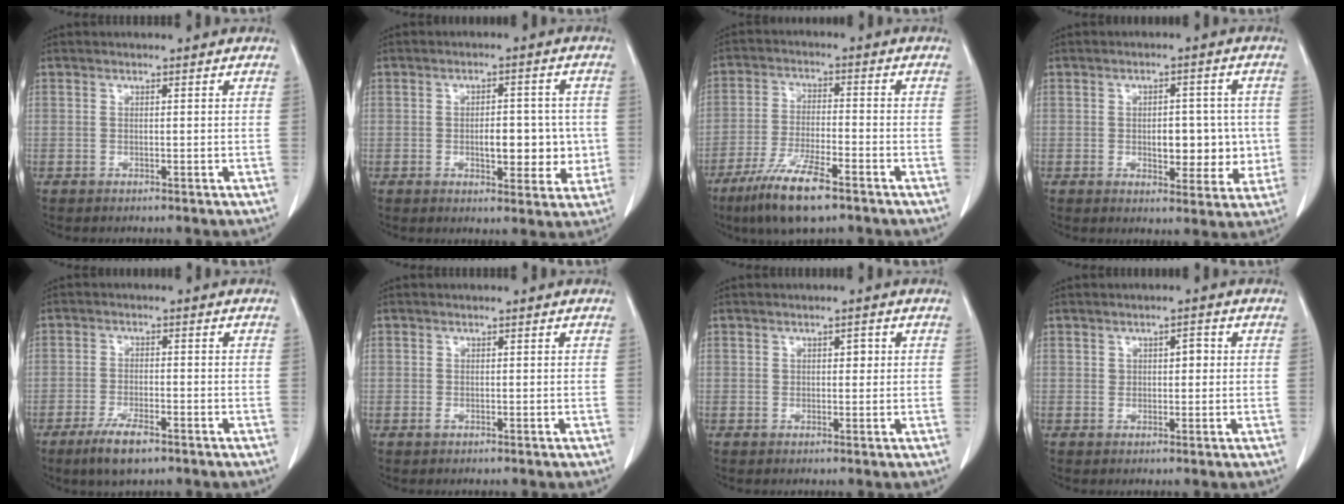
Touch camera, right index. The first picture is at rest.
{"total": 7.5, "force": [-0.7, 3.4, 6.7], "torque": [-0.083, 0.006, -0.002]}
{"total": 10.2, "force": [-6.8, 1.6, 7.5], "torque": [-0.148, -0.022, -0.121]}
{"total": 7.8, "force": [-0.5, 4.1, 6.6], "torque": [-0.076, 0.006, 0.002]}
{"total": 5.6, "force": [-3.7, 1.4, 3.9], "torque": [-0.080, -0.008, -0.063]}
{"total": 0.6, "force": [-0.2, 0.5, 0.2], "torque": [-0.001, 0.002, -0.002]}
{"total": 1.7, "force": [0.5, 1.0, 1.2], "torque": [-0.016, 0.003, 0.007]}
{"total": 2.3, "force": [0.6, 1.3, 1.8], "torque": [-0.025, 0.008, 0.009]}